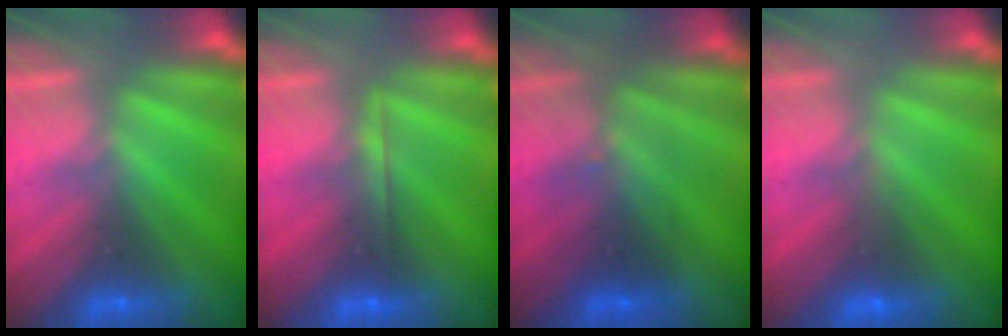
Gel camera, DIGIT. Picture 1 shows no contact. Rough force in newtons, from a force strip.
{"total": 1.8}
{"total": 2.4}
{"total": 2.9}